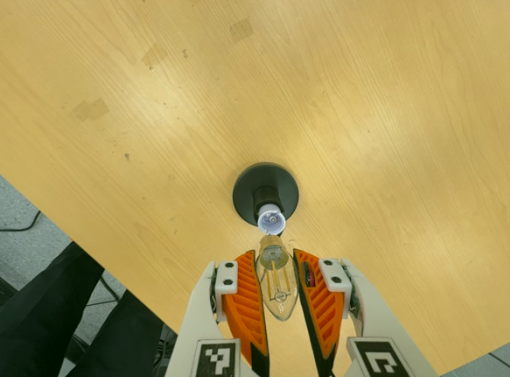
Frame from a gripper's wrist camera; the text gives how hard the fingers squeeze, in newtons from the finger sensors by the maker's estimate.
{"total": 15.6, "left": 17.0, "right": 14.2}